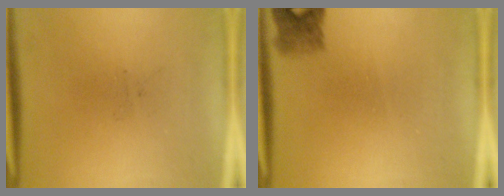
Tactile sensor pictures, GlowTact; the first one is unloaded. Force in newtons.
{"total": 2.7}